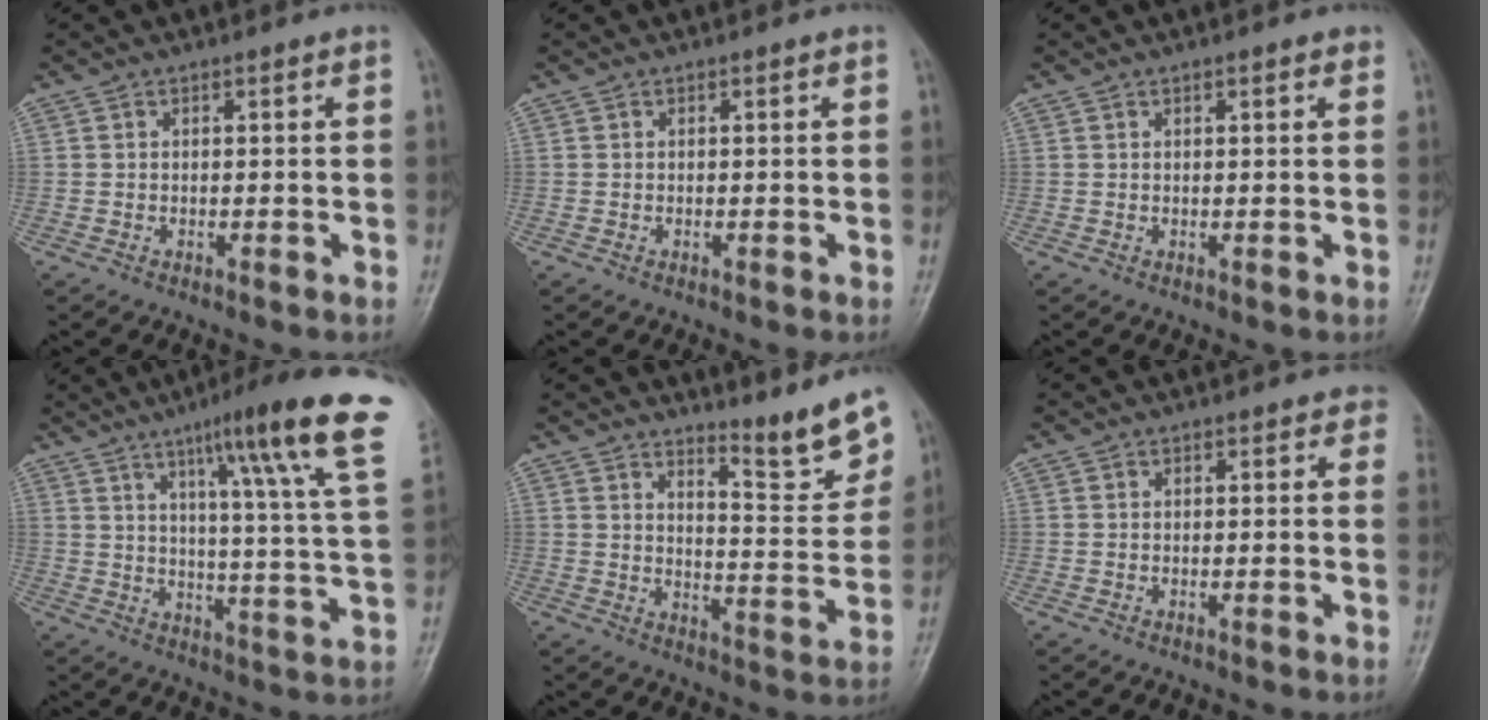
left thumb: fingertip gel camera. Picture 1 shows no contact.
{"total": 0.0}
{"total": 1.2, "force": [0.7, 0.4, 0.9], "torque": [-0.012, 0.000, 0.006]}
{"total": 21.1, "force": [11.6, 1.6, 17.5], "torque": [-0.229, -0.038, 0.150]}
{"total": 8.2, "force": [6.9, 0.5, 4.3], "torque": [-0.048, -0.073, 0.109]}
{"total": 1.6, "force": [0.9, 1.1, 0.7], "torque": [0.016, -0.002, -0.004]}